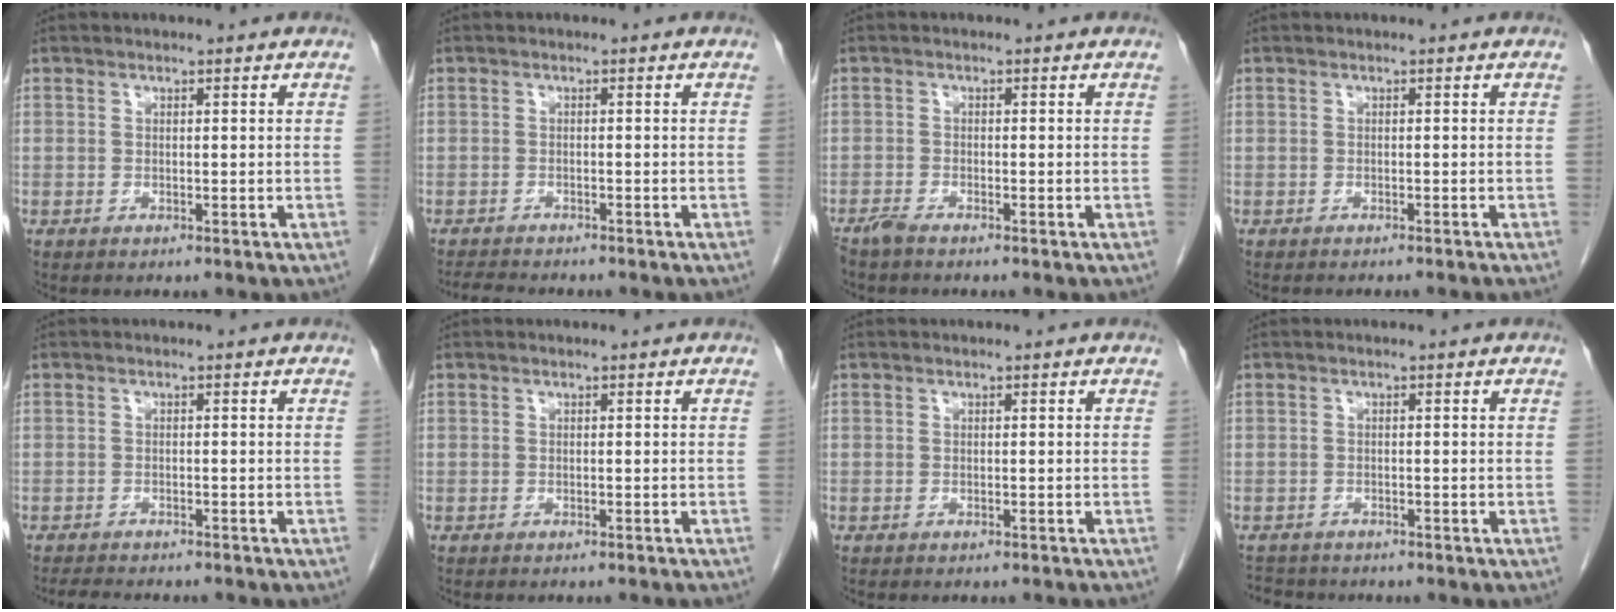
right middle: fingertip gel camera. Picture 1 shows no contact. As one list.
[{"total": 4.8, "force": [-4.4, 0.6, 1.8], "torque": [-0.028, -0.012, -0.070]}, {"total": 1.6, "force": [-1.5, 0.1, 0.7], "torque": [-0.021, -0.004, -0.030]}, {"total": 3.9, "force": [-3.6, -0.3, 1.5], "torque": [-0.011, -0.004, -0.047]}, {"total": 6.3, "force": [-5.6, 1.2, 2.6], "torque": [-0.038, -0.008, -0.083]}, {"total": 2.8, "force": [-2.6, -0.1, 1.0], "torque": [-0.013, -0.001, -0.033]}, {"total": 2.7, "force": [-2.5, 0.2, 1.0], "torque": [-0.014, -0.002, -0.032]}, {"total": 3.5, "force": [-3.3, 1.2, 0.3], "torque": [-0.004, -0.008, -0.054]}]